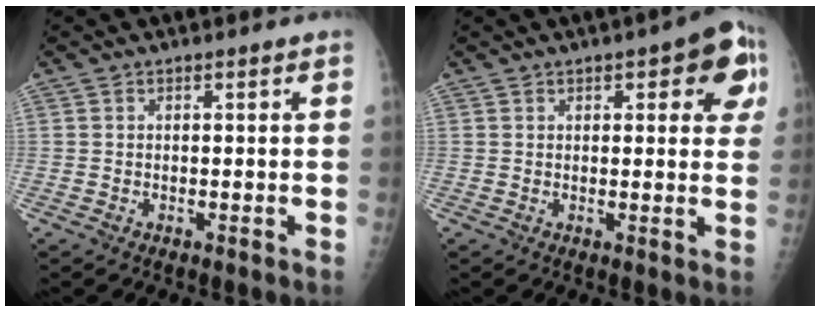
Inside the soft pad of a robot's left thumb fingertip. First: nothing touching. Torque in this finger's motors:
{"motor_torque": [-0.01, 0.14, -0.31, -0.22, 0.12]}